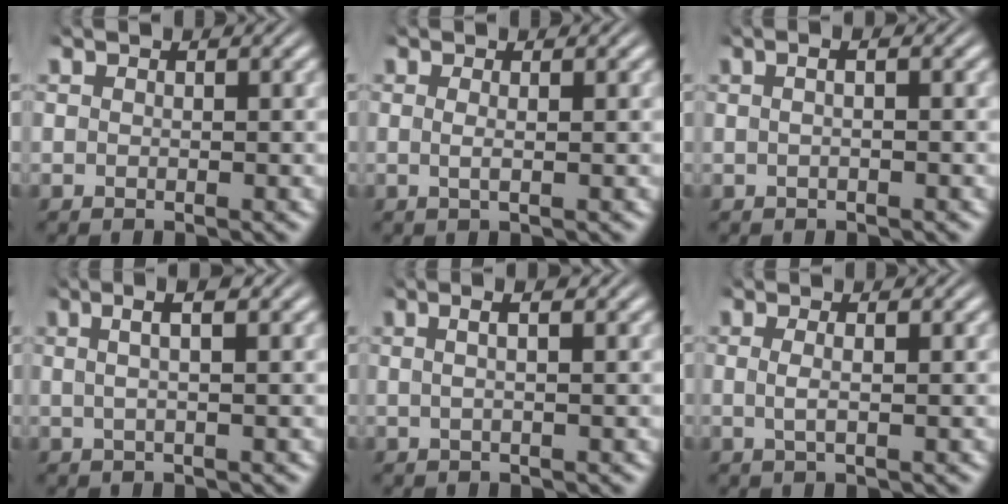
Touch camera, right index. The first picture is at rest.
{"total": 1.0, "force": [-0.1, -0.2, 1.0], "torque": [-0.023, -0.010, 0.003]}
{"total": 1.7, "force": [0.1, 0.4, 1.7], "torque": [-0.019, 0.011, -0.005]}
{"total": 3.7, "force": [1.8, 0.5, 3.2], "torque": [-0.044, 0.021, 0.022]}
{"total": 2.4, "force": [0.9, 0.2, 2.2], "torque": [-0.028, 0.014, 0.010]}
{"total": 1.6, "force": [0.0, 0.1, 1.6], "torque": [-0.033, -0.009, 0.005]}